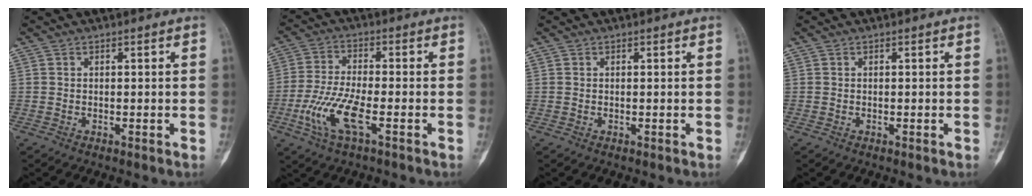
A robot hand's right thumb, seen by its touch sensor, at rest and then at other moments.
{"total": 9.7, "force": [-3.6, 3.0, 8.5], "torque": [-0.197, 0.008, -0.071]}
{"total": 0.0}
{"total": 0.0}